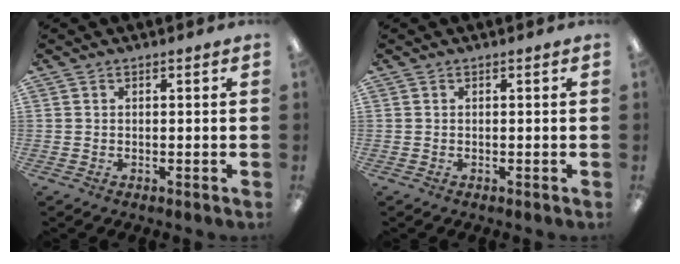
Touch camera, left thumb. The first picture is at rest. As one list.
[{"total": 0.0}]